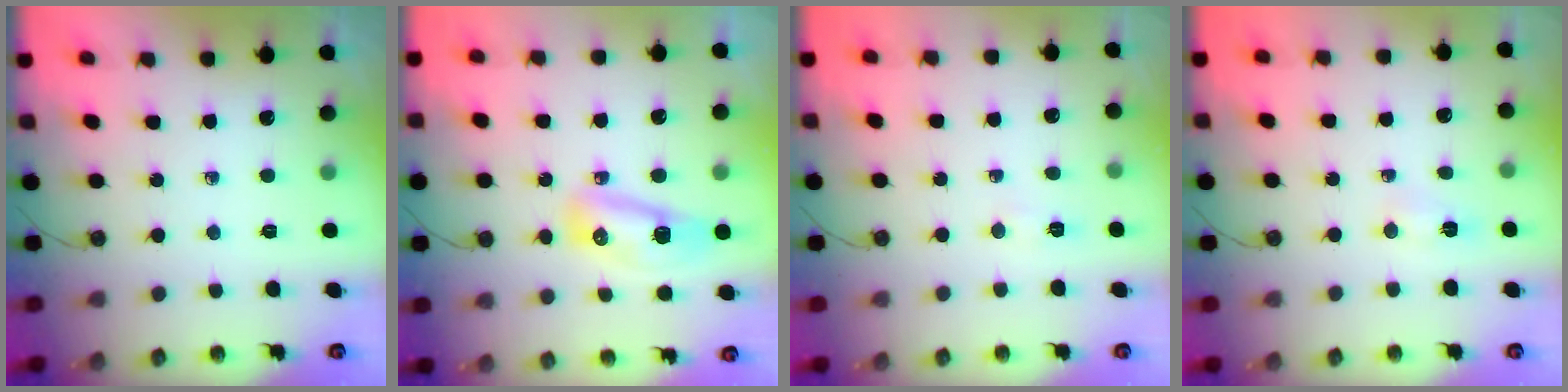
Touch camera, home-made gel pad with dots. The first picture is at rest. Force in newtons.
{"total": 9.2, "press": 9.1, "slide": 1.3}
{"total": 2.9, "press": 2.9, "slide": 0.5}
{"total": 2.7, "press": 2.6, "slide": 0.3}